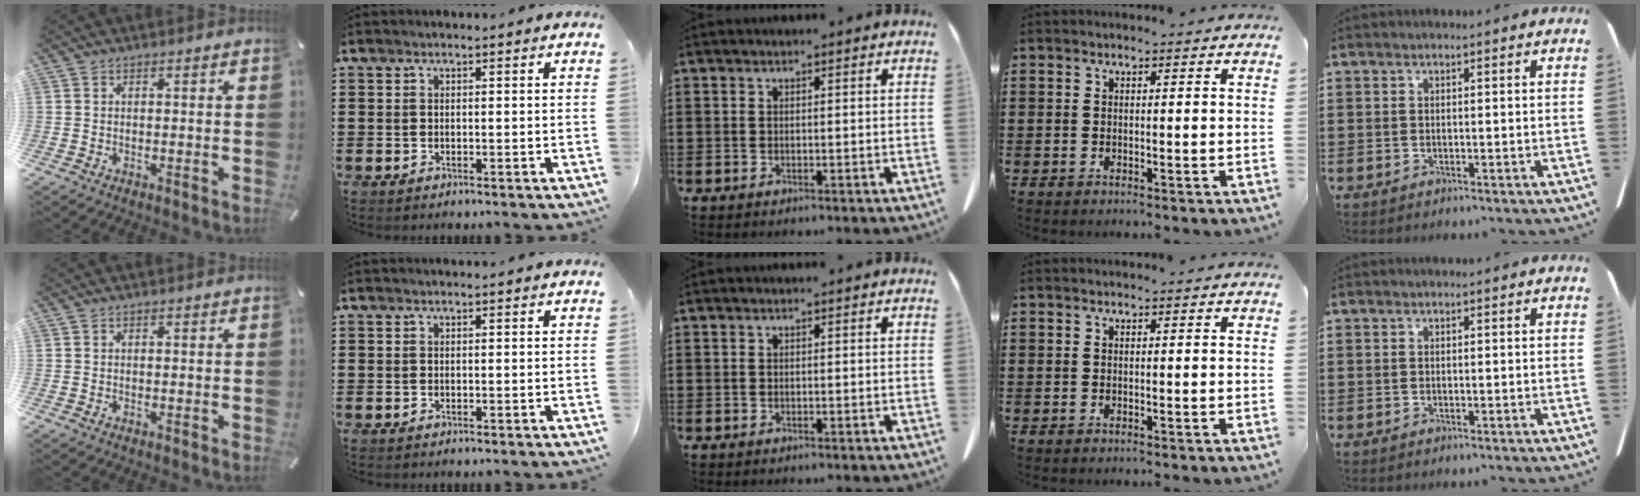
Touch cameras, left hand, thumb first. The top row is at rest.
{}